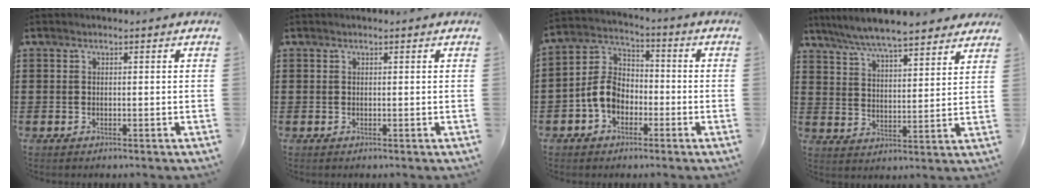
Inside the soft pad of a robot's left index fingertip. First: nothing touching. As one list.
[{"total": 0.0}, {"total": 7.2, "force": [-2.7, 5.2, 4.1], "torque": [-0.113, 0.012, -0.061]}, {"total": 7.2, "force": [6.6, 0.7, 2.7], "torque": [-0.080, -0.026, 0.119]}]